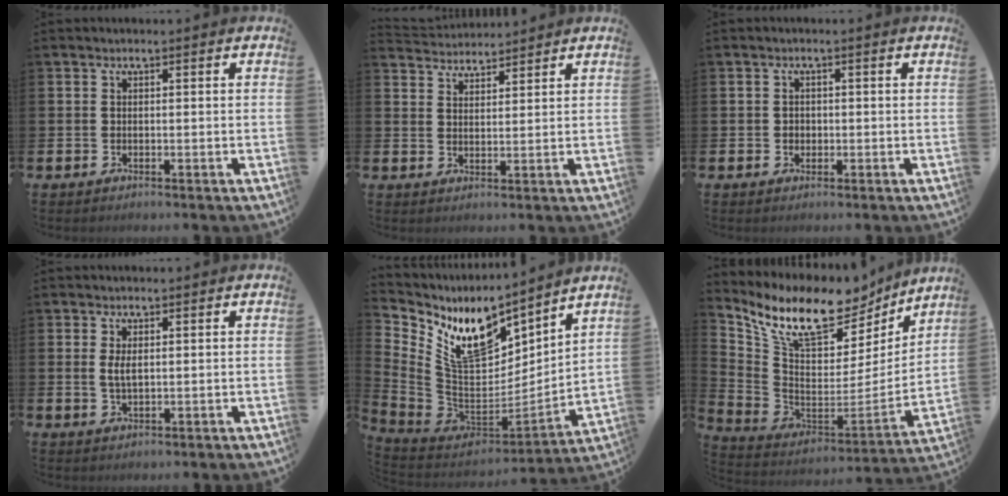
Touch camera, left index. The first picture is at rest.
{"total": 3.9, "force": [3.9, 0.6, -0.3], "torque": [-0.004, -0.023, 0.071]}
{"total": 1.2, "force": [0.1, 1.1, 0.4], "torque": [0.003, 0.004, -0.002]}
{"total": 2.3, "force": [0.8, 0.9, 2.0], "torque": [-0.029, 0.000, 0.010]}
{"total": 10.5, "force": [7.3, 5.0, 5.7], "torque": [-0.139, -0.044, 0.137]}
{"total": 12.0, "force": [9.2, 5.5, 5.3], "torque": [-0.132, -0.064, 0.161]}